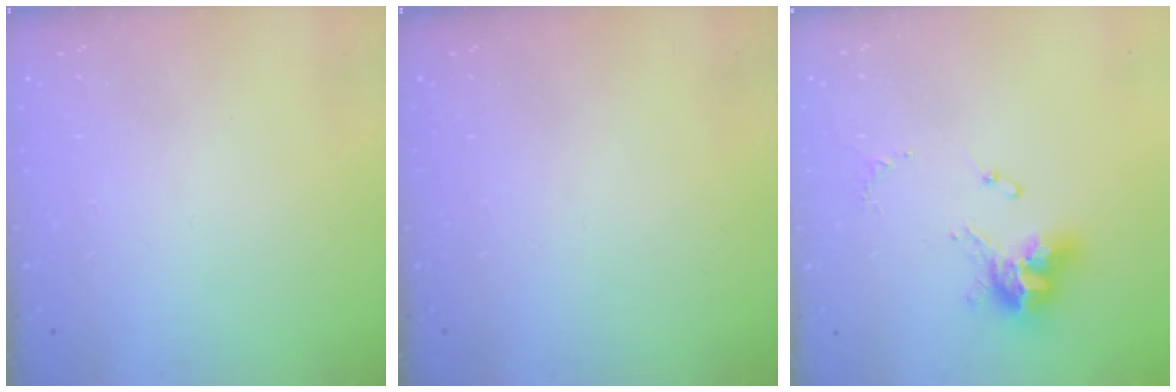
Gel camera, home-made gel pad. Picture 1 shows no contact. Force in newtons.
{"total": 0.0}
{"total": 12.6, "press": 12.5, "slide": 1.4}